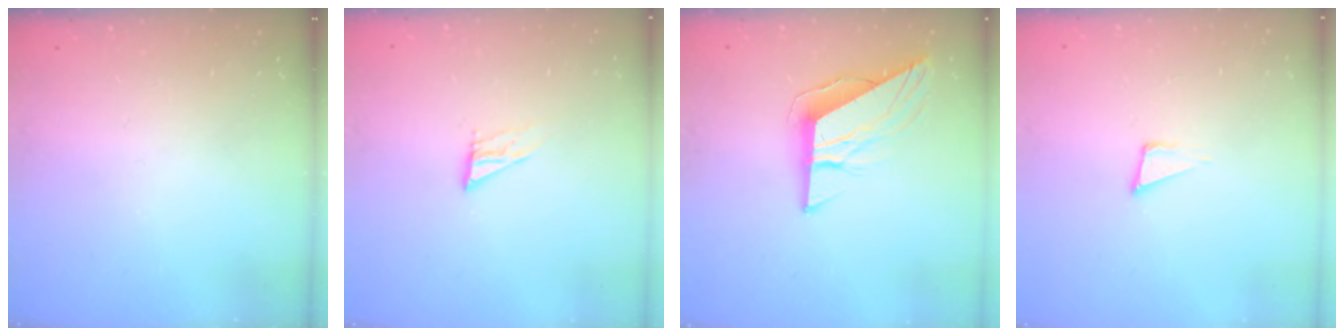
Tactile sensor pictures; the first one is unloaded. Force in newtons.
{"total": 7.6, "press": 7.6, "slide": 0.3}
{"total": 9.4, "press": 9.4, "slide": 0.4}
{"total": 4.0, "press": 2.8, "slide": 2.9}